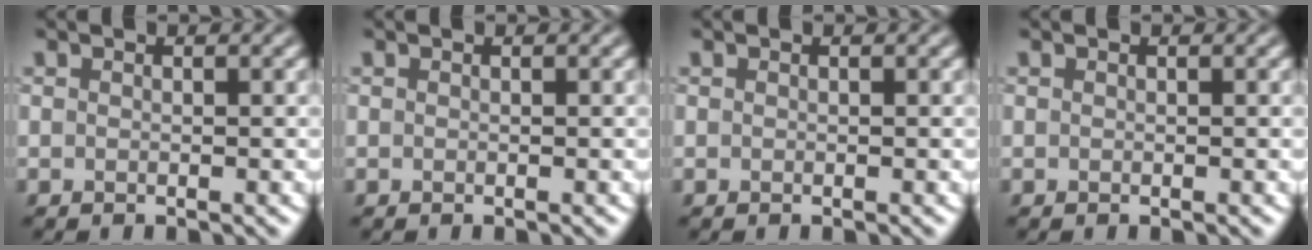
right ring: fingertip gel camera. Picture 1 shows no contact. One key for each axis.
{"total": 0.0}
{"total": 0.0}
{"total": 0.0}